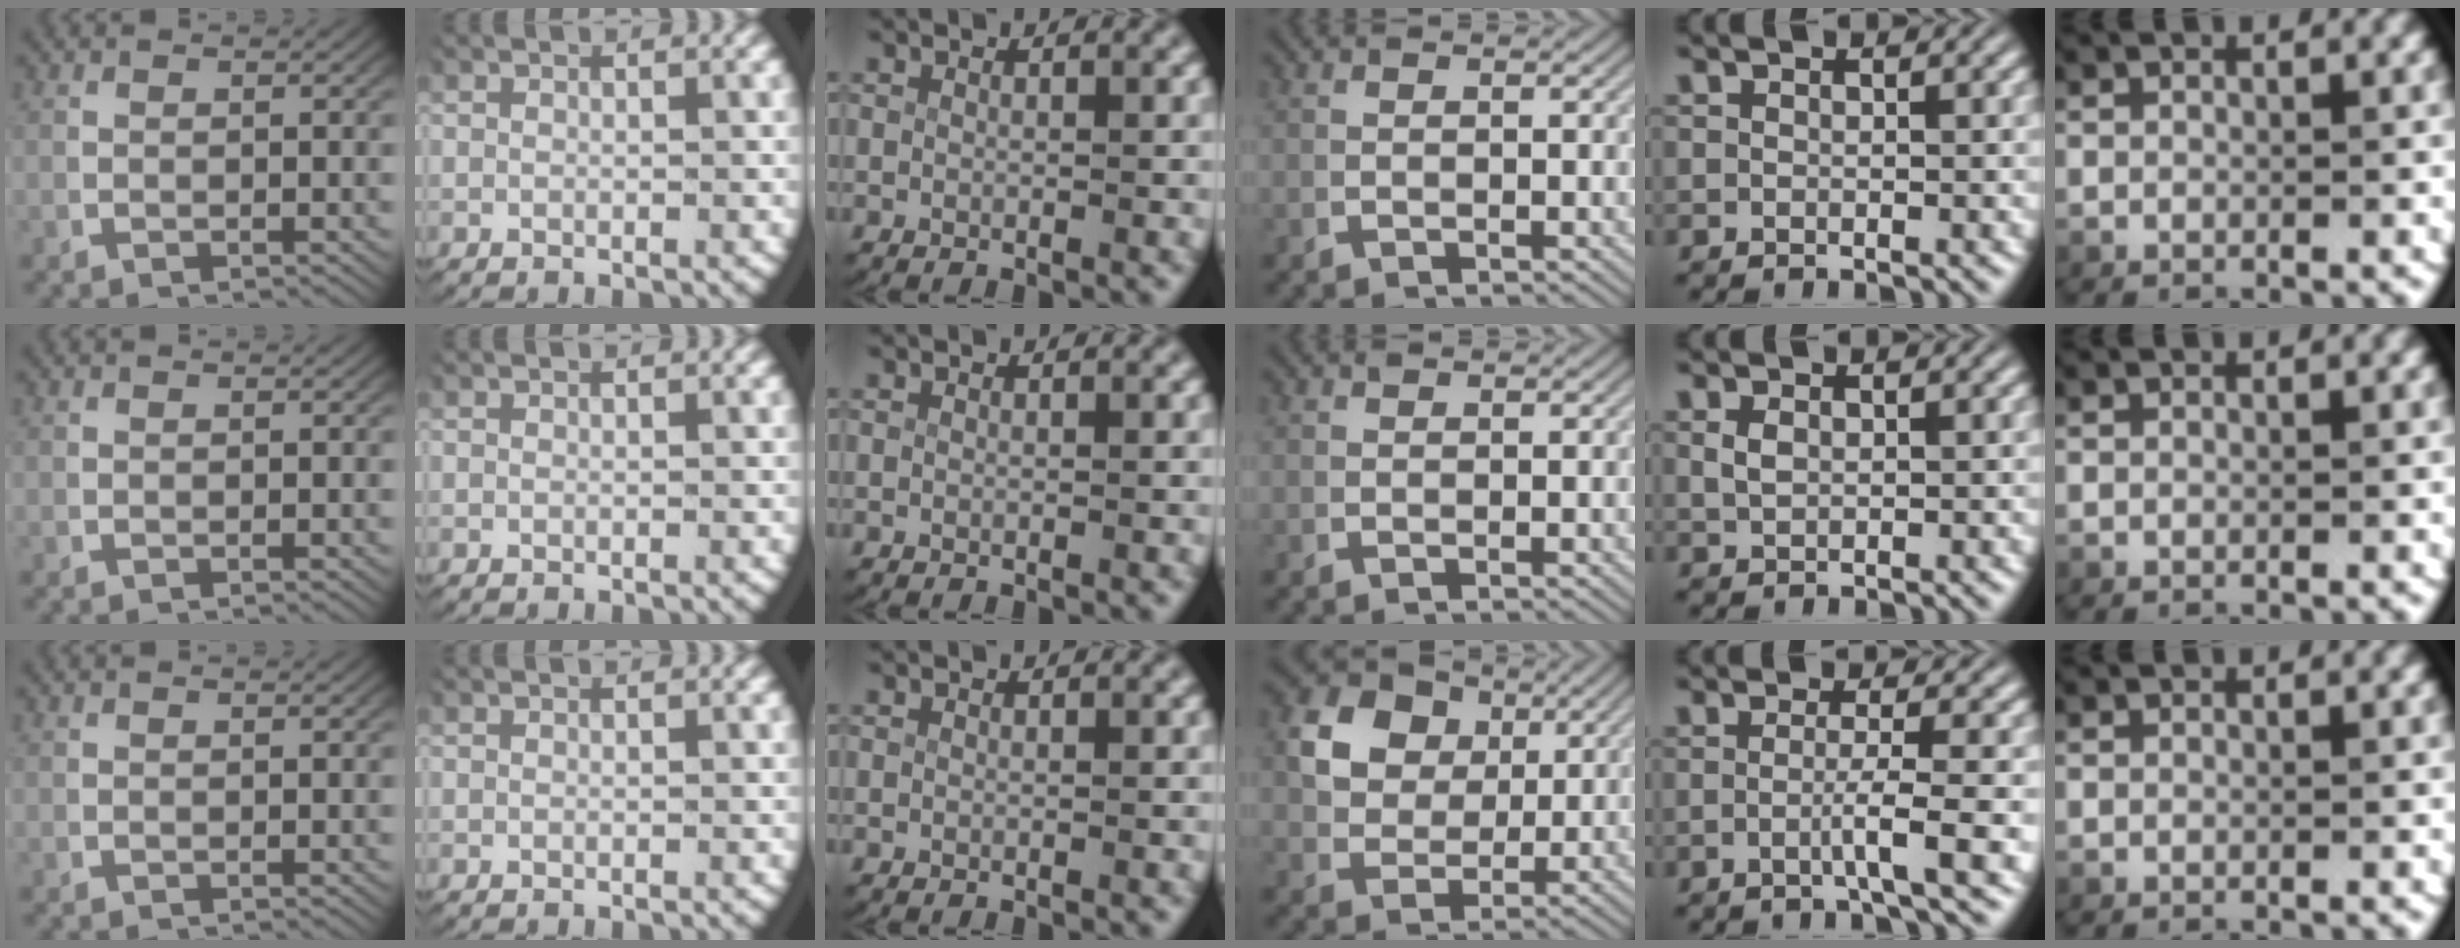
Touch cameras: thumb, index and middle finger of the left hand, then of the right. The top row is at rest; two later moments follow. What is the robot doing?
{"motion": "grasp_and_lifting", "object": "card"}